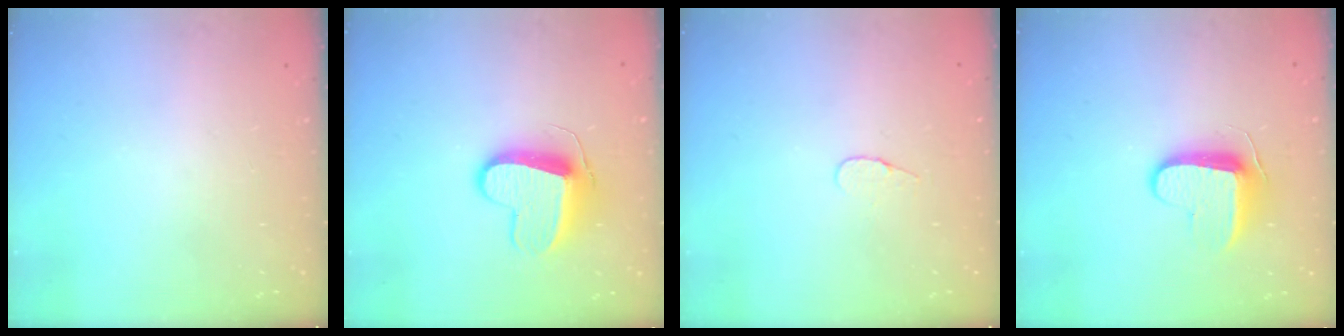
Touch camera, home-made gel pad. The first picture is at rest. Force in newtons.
{"total": 10.6, "press": 10.6, "slide": 0.4}
{"total": 4.0, "press": 4.0, "slide": 0.4}
{"total": 9.1, "press": 9.1, "slide": 1.0}